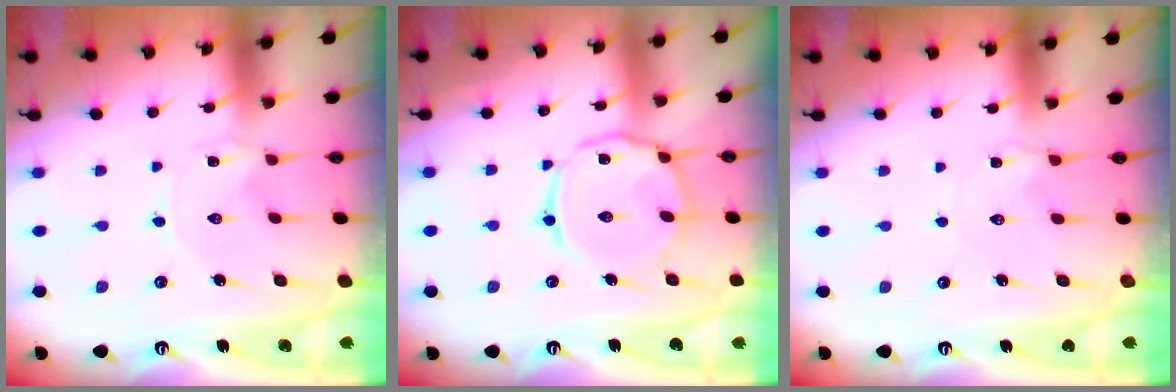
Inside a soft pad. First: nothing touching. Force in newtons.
{"total": 10.4, "press": 10.4, "slide": 0.6}
{"total": 2.2, "press": 2.2, "slide": 0.4}